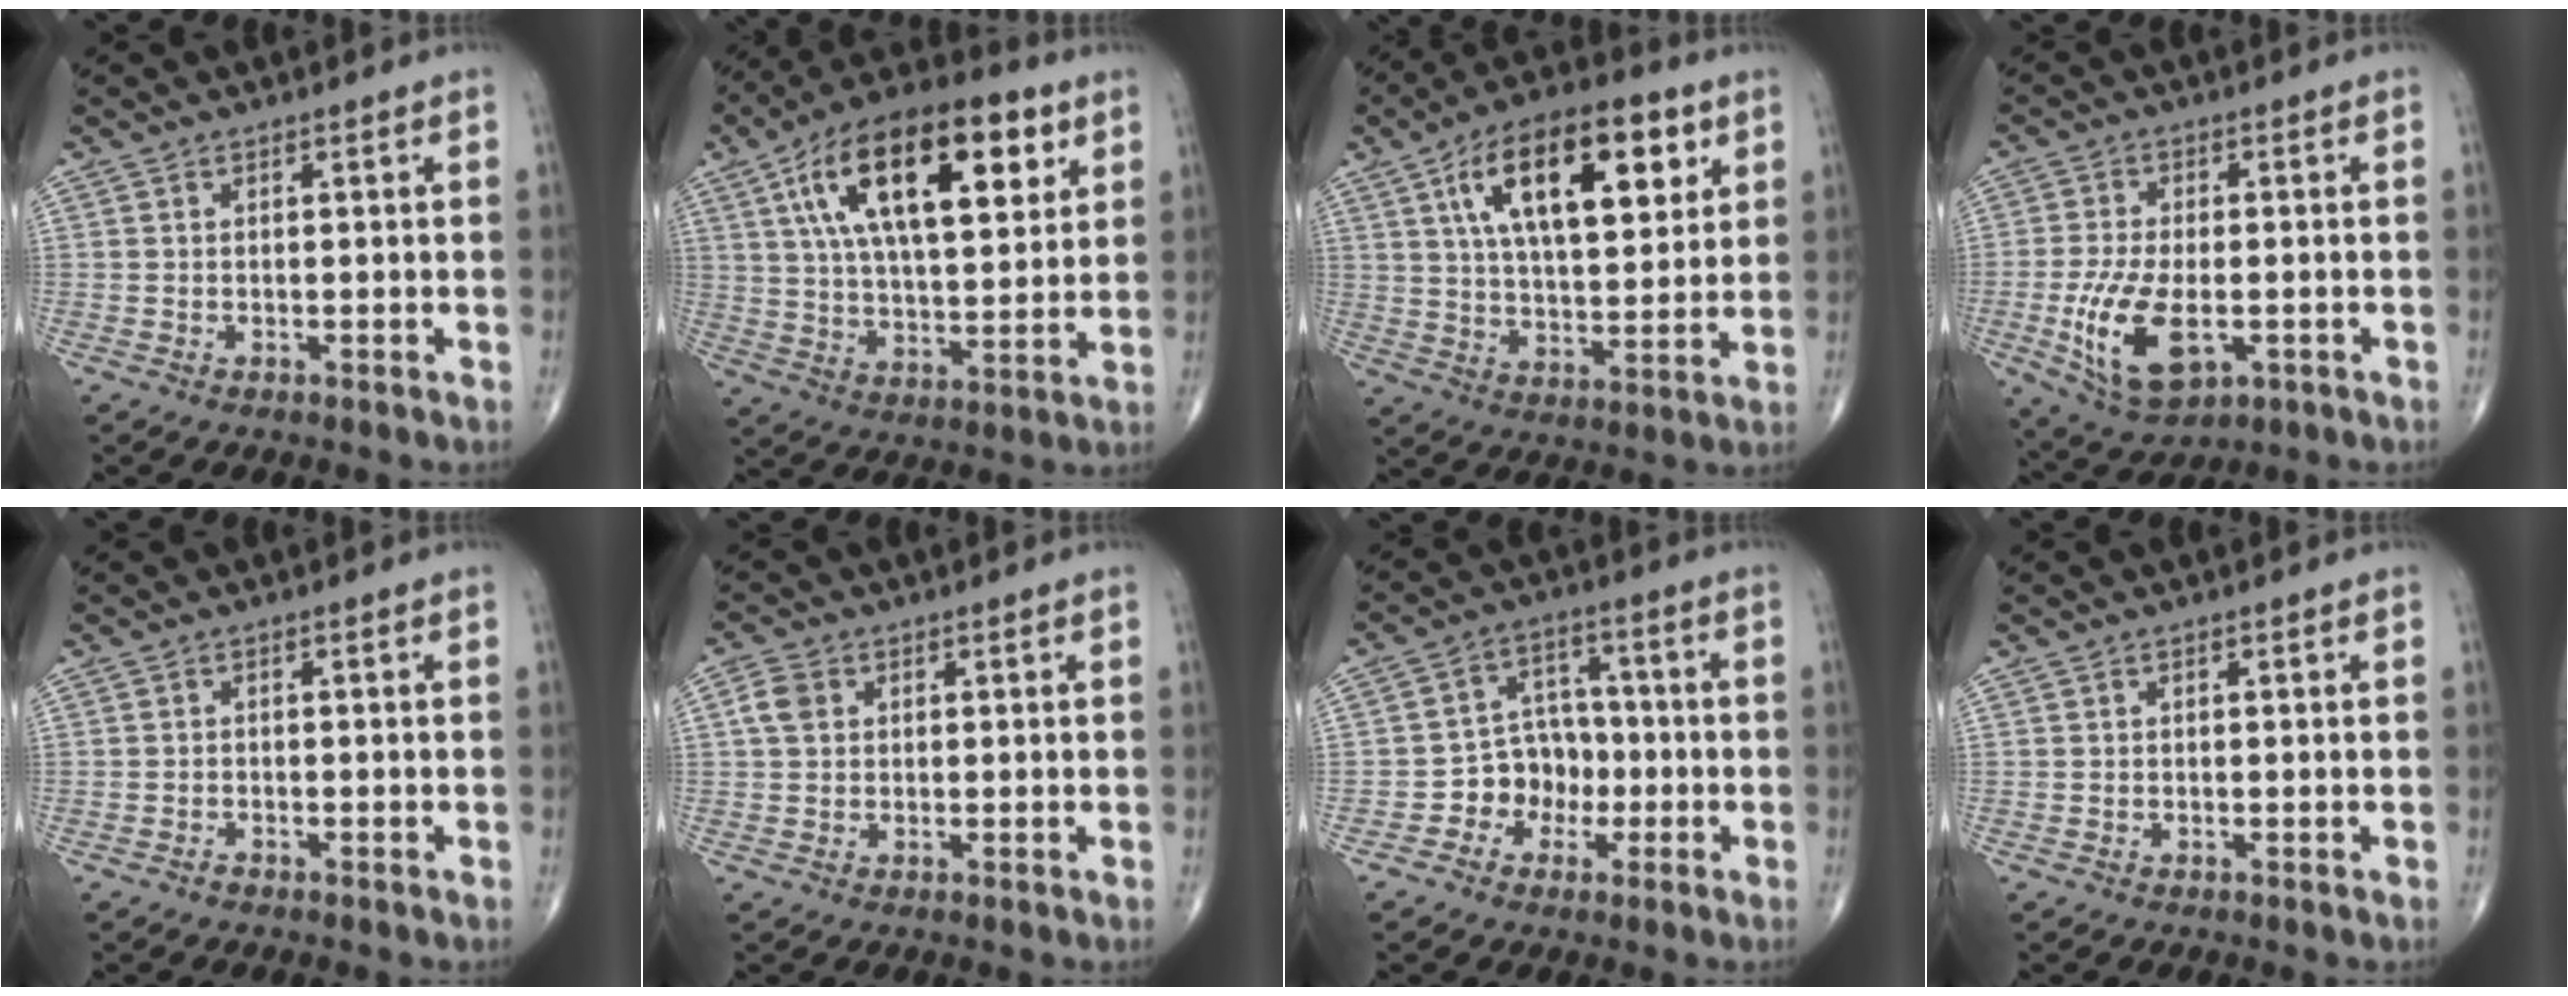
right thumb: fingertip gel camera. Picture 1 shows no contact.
{"total": 24.0, "force": [9.4, 10.6, 19.4], "torque": [-0.308, -0.010, 0.151]}
{"total": 20.4, "force": [8.1, 9.1, 16.4], "torque": [-0.237, -0.020, 0.131]}
{"total": 12.6, "force": [-3.1, 6.3, 10.4], "torque": [-0.203, -0.008, -0.044]}
{"total": 0.6, "force": [-0.5, 0.2, 0.1], "torque": [-0.001, 0.000, -0.013]}
{"total": 3.6, "force": [0.9, 2.8, 2.0], "torque": [-0.039, 0.007, 0.014]}
{"total": 7.8, "force": [-2.4, 6.6, 3.5], "torque": [-0.013, 0.036, -0.048]}
{"total": 0.0}